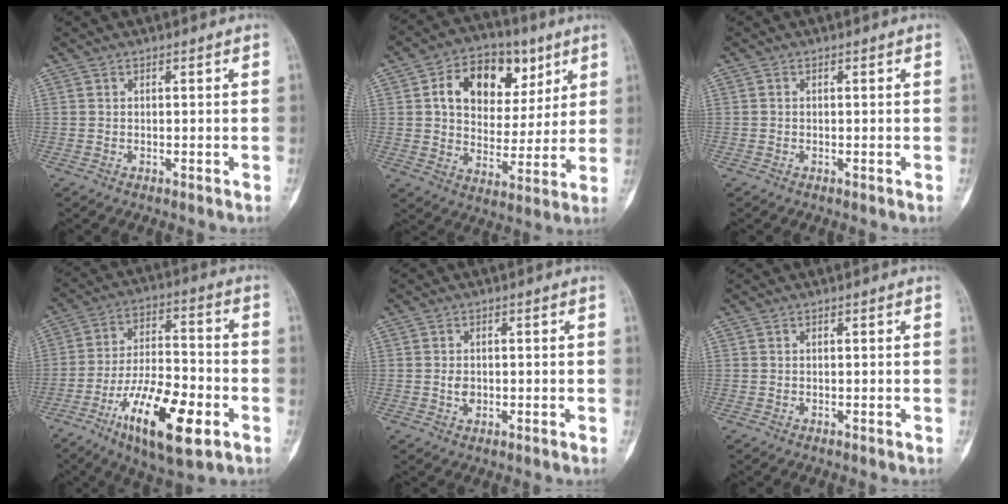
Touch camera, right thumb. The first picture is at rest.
{"total": 16.8, "force": [6.5, 11.4, 10.5], "torque": [-0.120, -0.005, 0.107]}
{"total": 0.0}
{"total": 18.5, "force": [-8.1, 6.7, 15.2], "torque": [-0.254, 0.035, -0.131]}
{"total": 2.0, "force": [-0.2, 1.5, 1.3], "torque": [-0.015, 0.003, -0.002]}
{"total": 0.0}